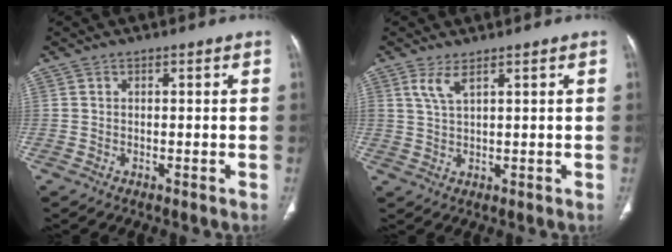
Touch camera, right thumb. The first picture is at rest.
{"total": 3.2, "force": [1.9, 0.7, 2.5], "torque": [-0.060, -0.008, 0.046]}